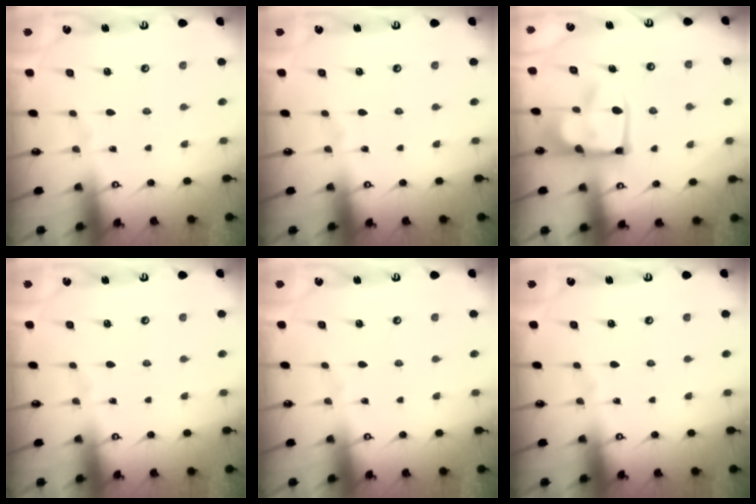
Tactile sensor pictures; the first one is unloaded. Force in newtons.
{"total": 0.0}
{"total": 15.2, "press": 15.1, "slide": 1.4}
{"total": 0.0}
{"total": 0.0}
{"total": 0.0}